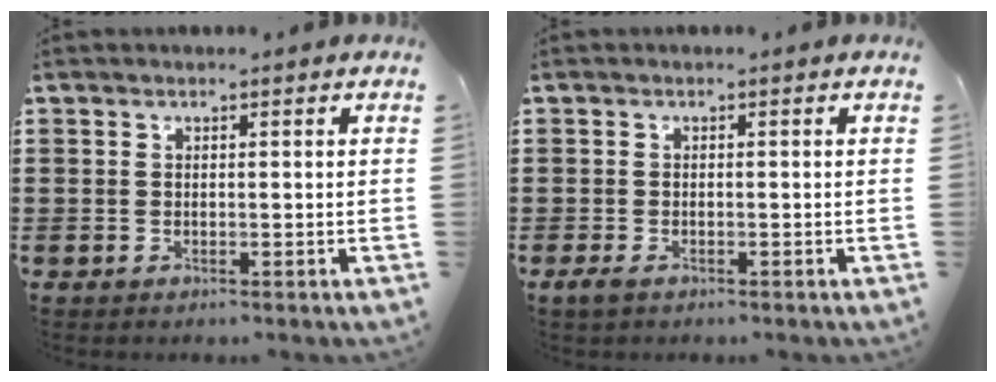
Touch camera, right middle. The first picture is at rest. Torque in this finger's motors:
{"motor_torque": [0.28, -0.04, 0.20, 0.06]}